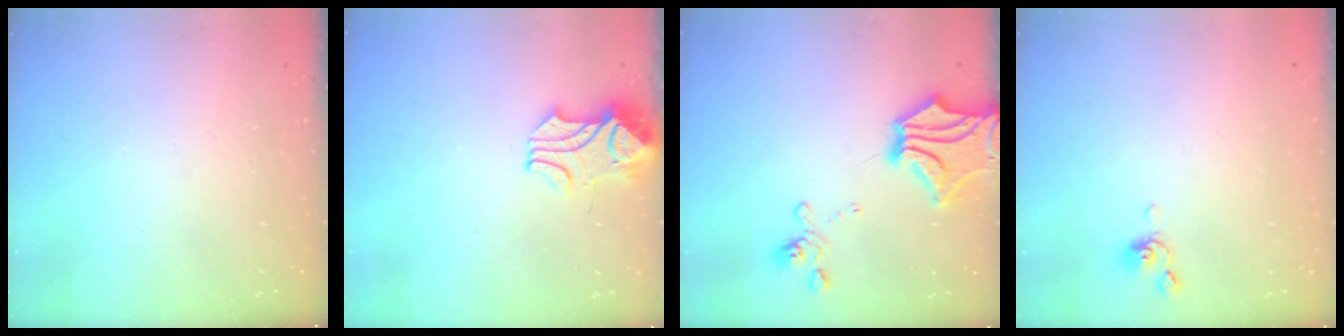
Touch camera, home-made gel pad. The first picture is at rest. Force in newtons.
{"total": 2.4, "press": 2.2, "slide": 1.0}
{"total": 6.2, "press": 5.4, "slide": 3.1}
{"total": 1.3, "press": 1.2, "slide": 0.4}